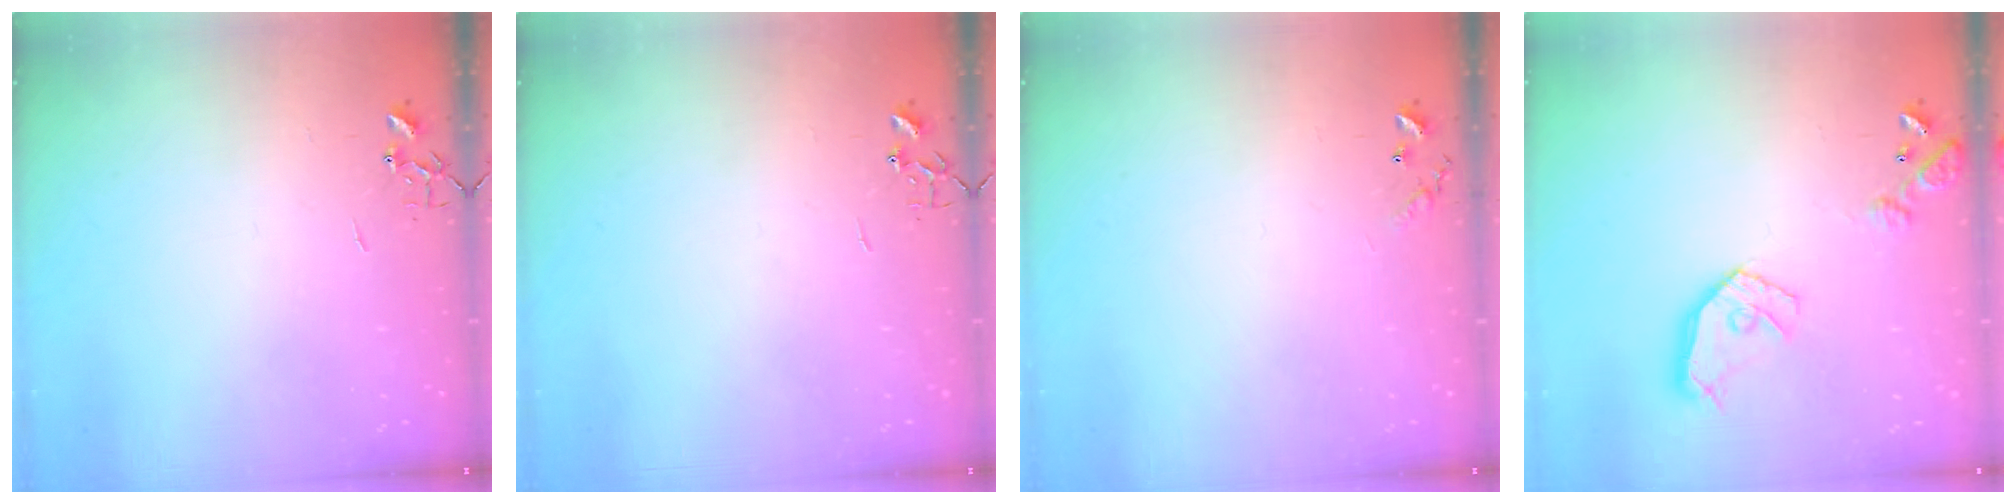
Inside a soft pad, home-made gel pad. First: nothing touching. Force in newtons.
{"total": 0.0}
{"total": 6.6, "press": 6.6, "slide": 0.5}
{"total": 14.7, "press": 14.6, "slide": 1.6}